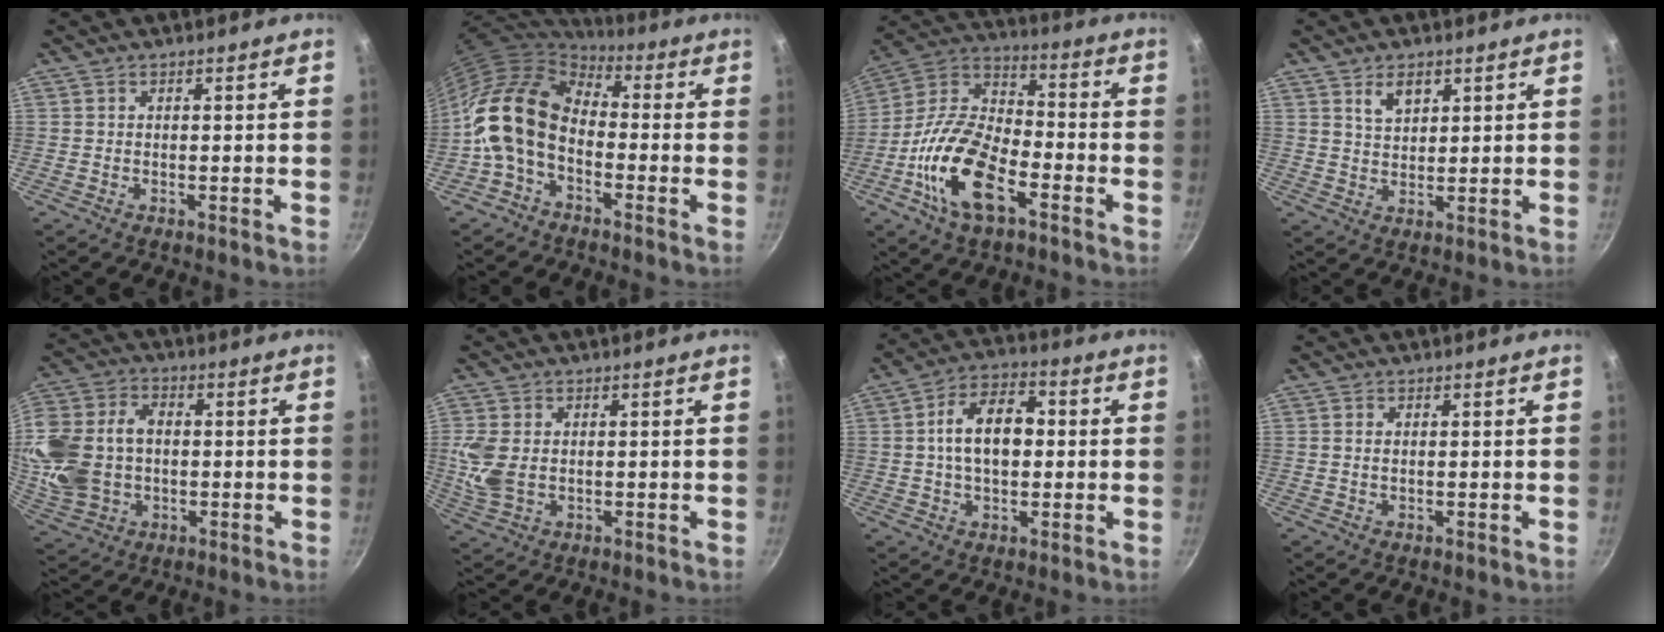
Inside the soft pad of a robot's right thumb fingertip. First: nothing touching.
{"total": 14.2, "force": [-2.5, 9.7, 10.2], "torque": [-0.169, 0.038, -0.066]}
{"total": 18.5, "force": [-7.6, 9.2, 14.1], "torque": [-0.256, 0.046, -0.165]}
{"total": 4.7, "force": [2.5, 2.8, 2.8], "torque": [-0.036, -0.011, 0.047]}
{"total": 17.7, "force": [0.0, 13.3, 11.6], "torque": [-0.241, 0.025, 0.007]}
{"total": 6.8, "force": [0.3, 4.6, 4.9], "torque": [-0.109, -0.005, 0.011]}
{"total": 11.6, "force": [0.8, 7.2, 9.1], "torque": [-0.127, 0.026, 0.003]}
{"total": 0.9, "force": [0.2, 0.4, 0.7], "torque": [-0.014, 0.001, 0.002]}